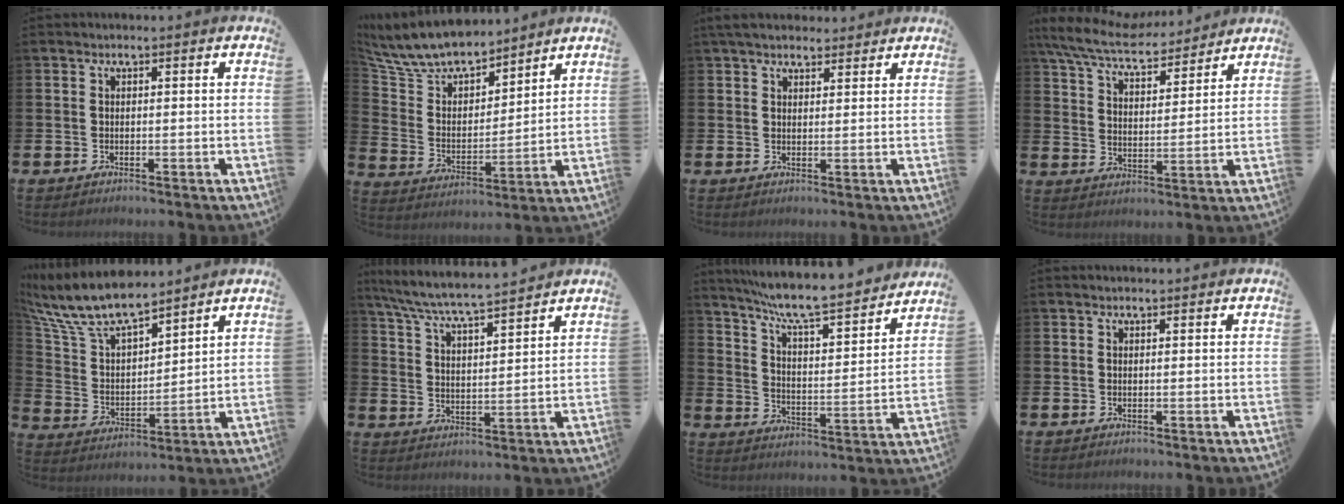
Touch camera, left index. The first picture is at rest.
{"total": 10.3, "force": [9.4, 2.8, 3.0], "torque": [-0.106, -0.060, 0.169]}
{"total": 4.1, "force": [3.7, 1.4, 1.0], "torque": [-0.022, -0.008, 0.068]}
{"total": 8.4, "force": [7.6, 1.9, 3.0], "torque": [-0.089, -0.041, 0.135]}
{"total": 10.3, "force": [9.3, 2.5, 3.7], "torque": [-0.115, -0.054, 0.165]}
{"total": 6.8, "force": [6.5, 0.0, 1.9], "torque": [-0.064, -0.045, 0.112]}
{"total": 8.9, "force": [8.0, 0.8, 3.8], "torque": [-0.104, -0.059, 0.132]}
{"total": 0.6, "force": [0.6, 0.0, 0.1], "torque": [0.009, -0.004, 0.009]}